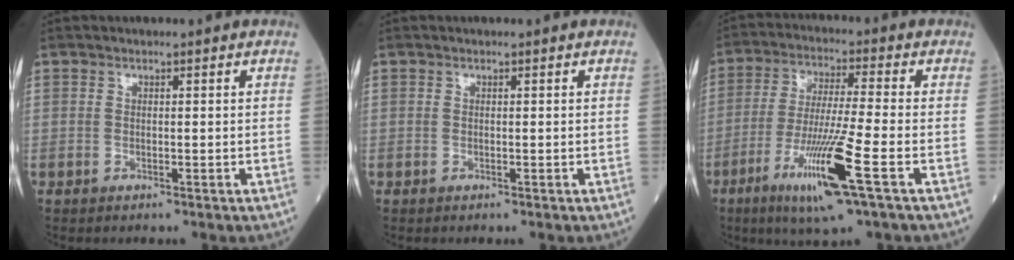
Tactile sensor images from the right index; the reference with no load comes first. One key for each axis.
{"total": 0.0}
{"total": 12.7, "fx": -5.3, "fy": -0.7, "fz": 11.5, "tx": -0.228, "ty": -0.026, "tz": -0.100}